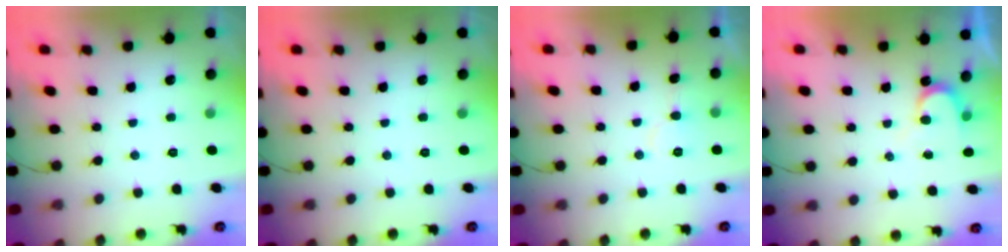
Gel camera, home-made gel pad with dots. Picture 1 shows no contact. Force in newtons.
{"total": 0.0}
{"total": 6.9, "press": 6.9, "slide": 0.5}
{"total": 6.4, "press": 6.4, "slide": 0.4}